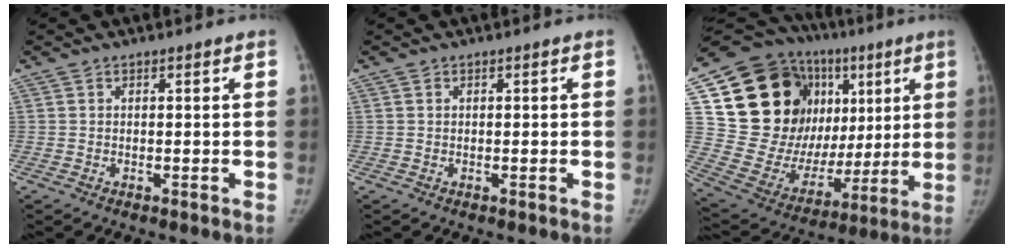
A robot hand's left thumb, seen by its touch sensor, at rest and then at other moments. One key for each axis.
{"total": 0.0}
{"total": 31.0, "fx": 9.1, "fy": 20.8, "fz": 21.1, "tx": -0.278, "ty": 0.034, "tz": 0.170}